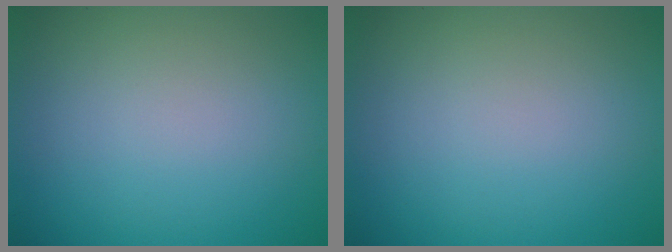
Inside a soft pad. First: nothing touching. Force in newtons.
{"total": 0.0}